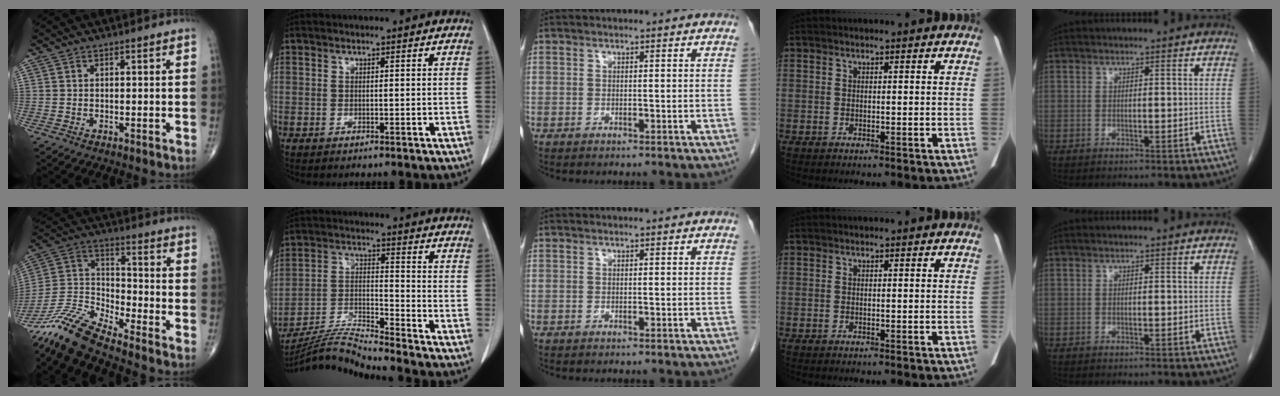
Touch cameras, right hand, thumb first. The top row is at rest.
{"thumb": {"total": 11.6, "force": [-10.8, 0.6, 4.2], "torque": [-0.104, 0.061, -0.223]}, "index": {"total": 9.0, "force": [-8.6, -2.1, 1.7], "torque": [-0.039, 0.000, -0.162]}}